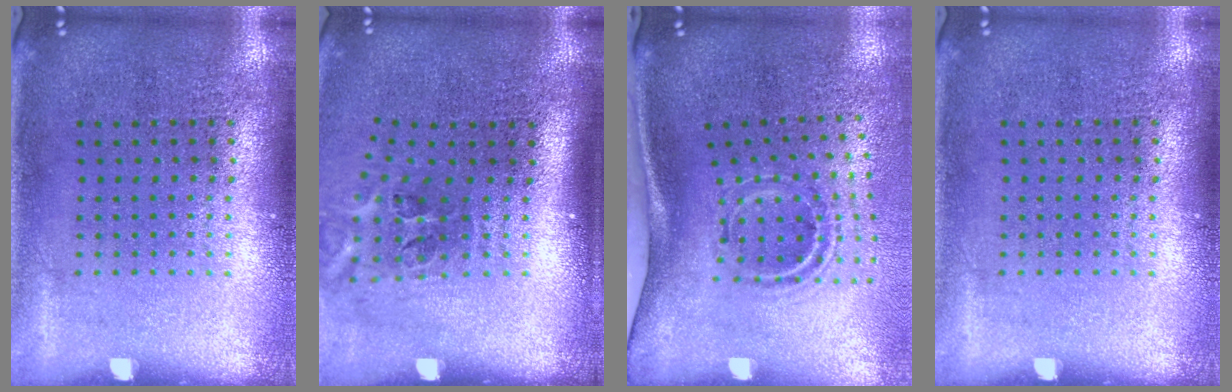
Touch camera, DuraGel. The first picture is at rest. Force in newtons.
{"total": 2.2, "press": 1.3, "slide": 1.7}
{"total": 2.2, "press": 1.2, "slide": 1.8}
{"total": 0.0}